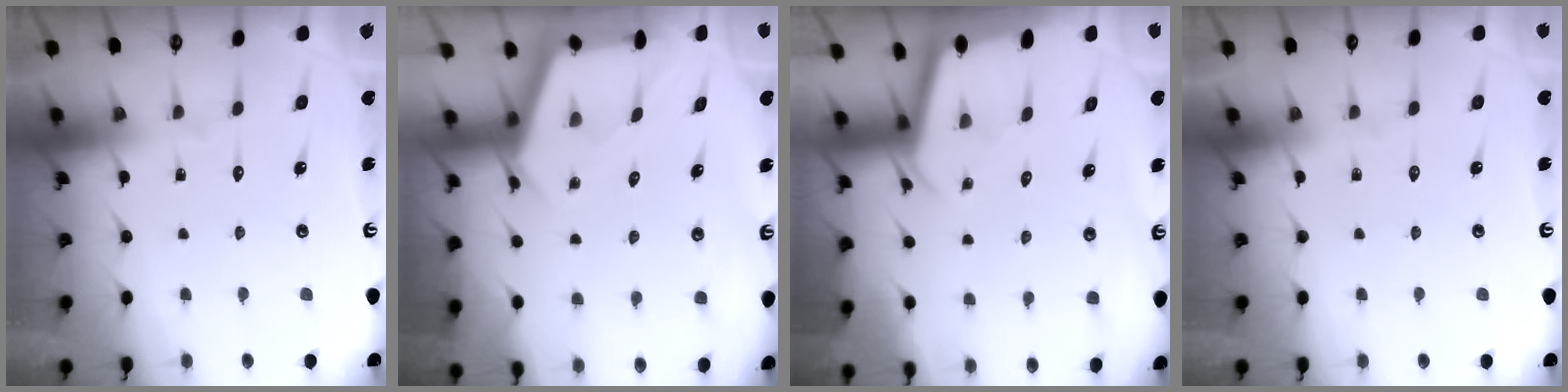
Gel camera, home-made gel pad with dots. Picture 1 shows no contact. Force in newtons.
{"total": 2.8, "press": 2.7, "slide": 0.3}
{"total": 2.1, "press": 2.1, "slide": 0.1}
{"total": 0.0}